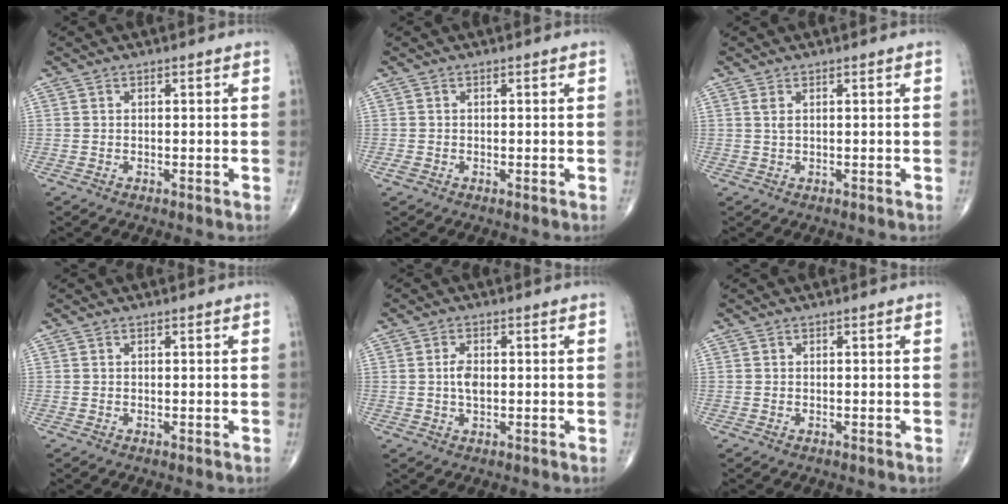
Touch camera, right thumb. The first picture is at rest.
{"total": 0.9, "force": [-0.4, 0.5, 0.7], "torque": [-0.021, -0.001, -0.007]}
{"total": 1.1, "force": [0.5, 0.3, 1.0], "torque": [-0.025, 0.003, 0.013]}
{"total": 0.0}
{"total": 3.2, "force": [0.2, 1.8, 2.7], "torque": [-0.050, 0.000, 0.003]}
{"total": 0.0}